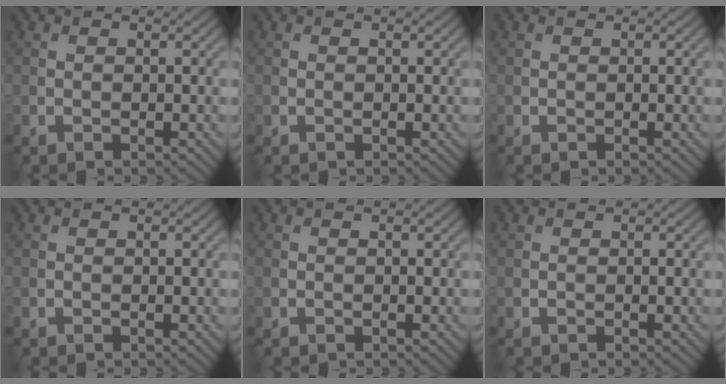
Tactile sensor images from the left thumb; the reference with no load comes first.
{"total": 0.0}
{"total": 0.0}
{"total": 0.0}
{"total": 0.0}
{"total": 0.0}